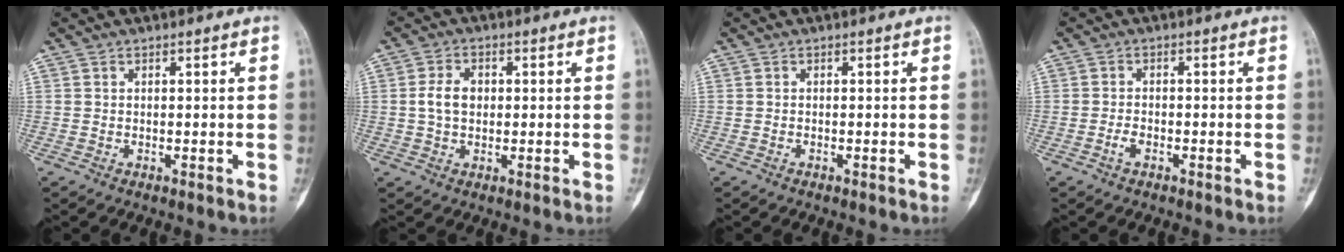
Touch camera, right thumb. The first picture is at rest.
{"total": 4.7, "force": [0.3, 3.3, 3.4], "torque": [-0.064, 0.009, 0.002]}
{"total": 0.0}
{"total": 1.8, "force": [-1.0, 0.9, 1.2], "torque": [-0.028, 0.007, -0.023]}